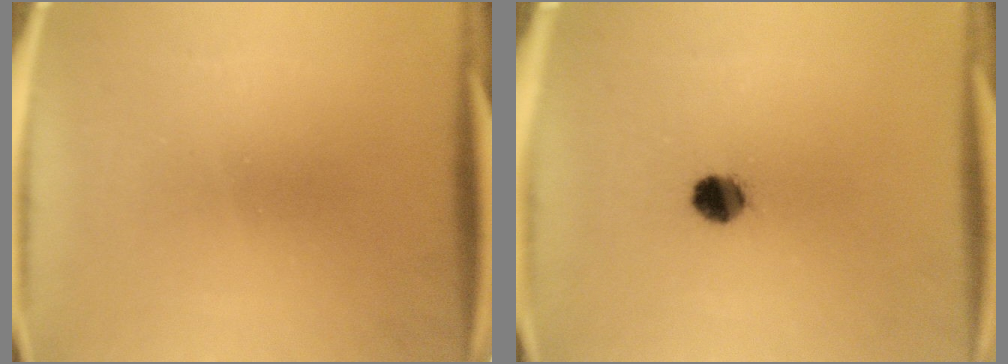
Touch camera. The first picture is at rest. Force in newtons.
{"total": 5.0}